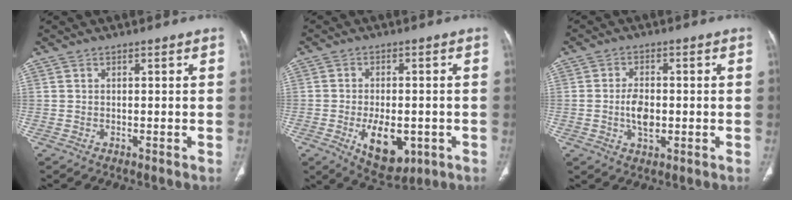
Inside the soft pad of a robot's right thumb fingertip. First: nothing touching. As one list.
[{"total": 10.4, "force": [-3.2, 5.7, 8.1], "torque": [-0.105, -0.002, -0.033]}, {"total": 5.2, "force": [-0.6, 3.0, 4.2], "torque": [-0.069, 0.001, -0.011]}]